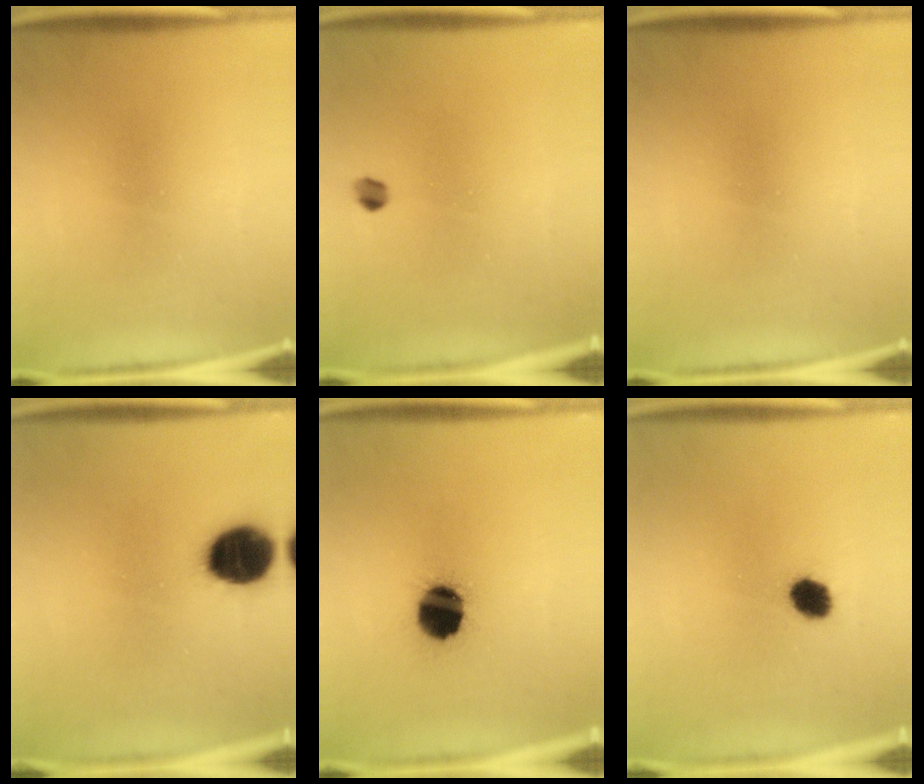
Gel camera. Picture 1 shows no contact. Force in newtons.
{"total": 1.7}
{"total": 0.0}
{"total": 12.3}
{"total": 12.5}
{"total": 5.1}